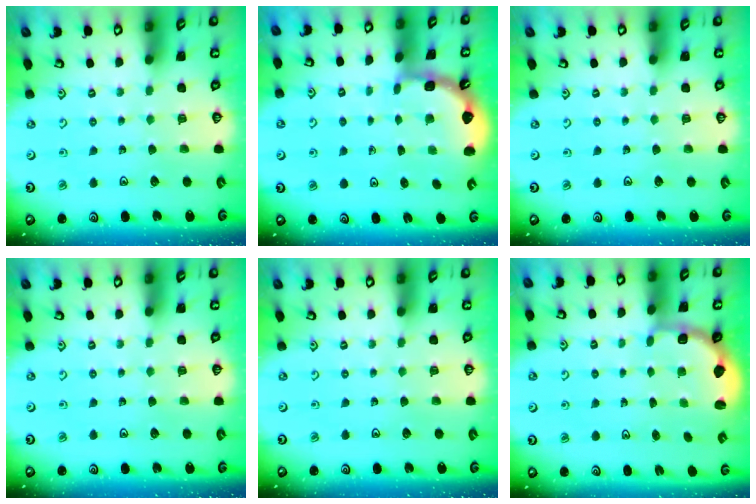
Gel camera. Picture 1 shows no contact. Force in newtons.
{"total": 1.9, "press": 1.9, "slide": 0.2}
{"total": 0.0}
{"total": 0.0}
{"total": 0.0}
{"total": 3.0, "press": 2.2, "slide": 2.0}